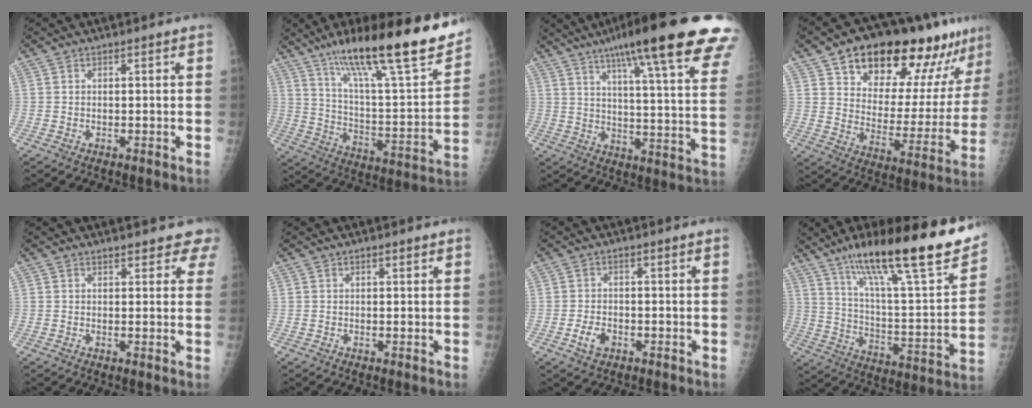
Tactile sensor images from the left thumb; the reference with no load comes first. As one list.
[{"total": 27.7, "force": [18.7, 5.1, 19.8], "torque": [-0.287, -0.058, 0.301]}, {"total": 27.8, "force": [18.7, 3.7, 20.2], "torque": [-0.267, -0.052, 0.251]}, {"total": 23.8, "force": [15.7, 10.3, 14.5], "torque": [-0.162, -0.054, 0.240]}, {"total": 4.2, "force": [3.8, 1.7, 0.6], "torque": [0.032, -0.015, 0.024]}, {"total": 0.8, "force": [0.5, 0.4, 0.6], "torque": [-0.006, 0.000, 0.005]}, {"total": 3.5, "force": [-1.5, 2.2, 2.2], "torque": [-0.039, 0.009, -0.026]}, {"total": 28.2, "force": [18.8, 5.3, 20.4], "torque": [-0.295, -0.054, 0.301]}]